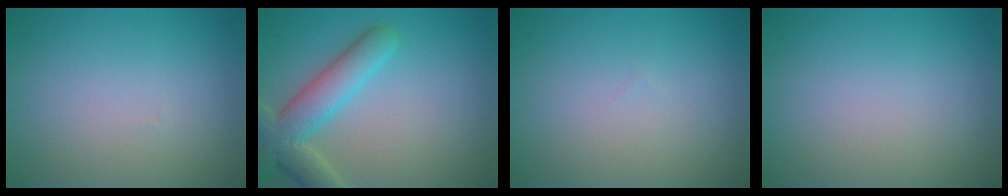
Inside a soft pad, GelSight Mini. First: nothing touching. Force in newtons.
{"total": 5.6, "press": 5.6, "slide": 0.4}
{"total": 0.0}
{"total": 0.0}